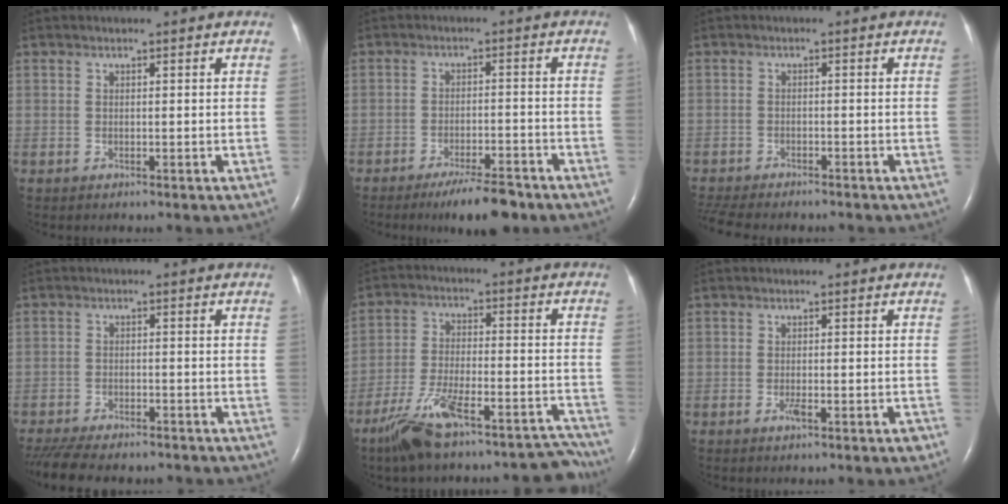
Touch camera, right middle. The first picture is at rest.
{"total": 7.3, "force": [-5.6, 1.3, 4.4], "torque": [-0.071, -0.011, -0.088]}
{"total": 11.5, "force": [-10.1, 2.8, 4.9], "torque": [-0.093, -0.013, -0.140]}
{"total": 14.0, "force": [-12.1, 3.9, 6.0], "torque": [-0.136, -0.016, -0.169]}
{"total": 15.0, "force": [-12.6, 2.8, 7.6], "torque": [-0.114, 0.028, -0.210]}
{"total": 2.1, "force": [-1.2, 0.4, 1.7], "torque": [-0.027, 0.000, -0.017]}